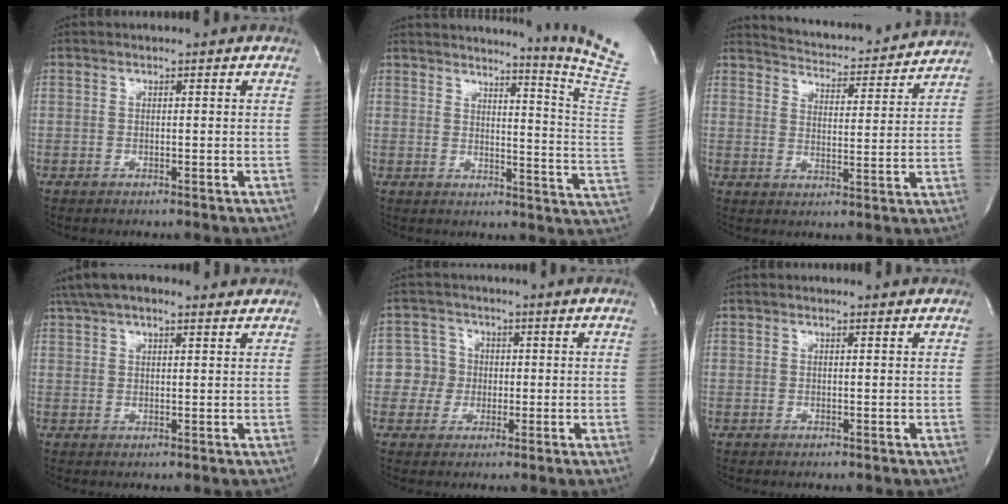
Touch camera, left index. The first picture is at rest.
{"total": 15.6, "force": [13.8, -4.5, 5.7], "torque": [-0.095, -0.132, 0.157]}
{"total": 13.8, "force": [13.4, 1.6, 2.7], "torque": [-0.041, -0.012, 0.172]}
{"total": 10.7, "force": [8.6, 2.8, 5.8], "torque": [-0.104, 0.041, 0.131]}
{"total": 4.3, "force": [-0.2, 4.3, 0.0], "torque": [0.005, 0.011, -0.002]}
{"total": 0.6, "force": [0.6, 0.0, 0.1], "torque": [-0.012, -0.004, 0.004]}